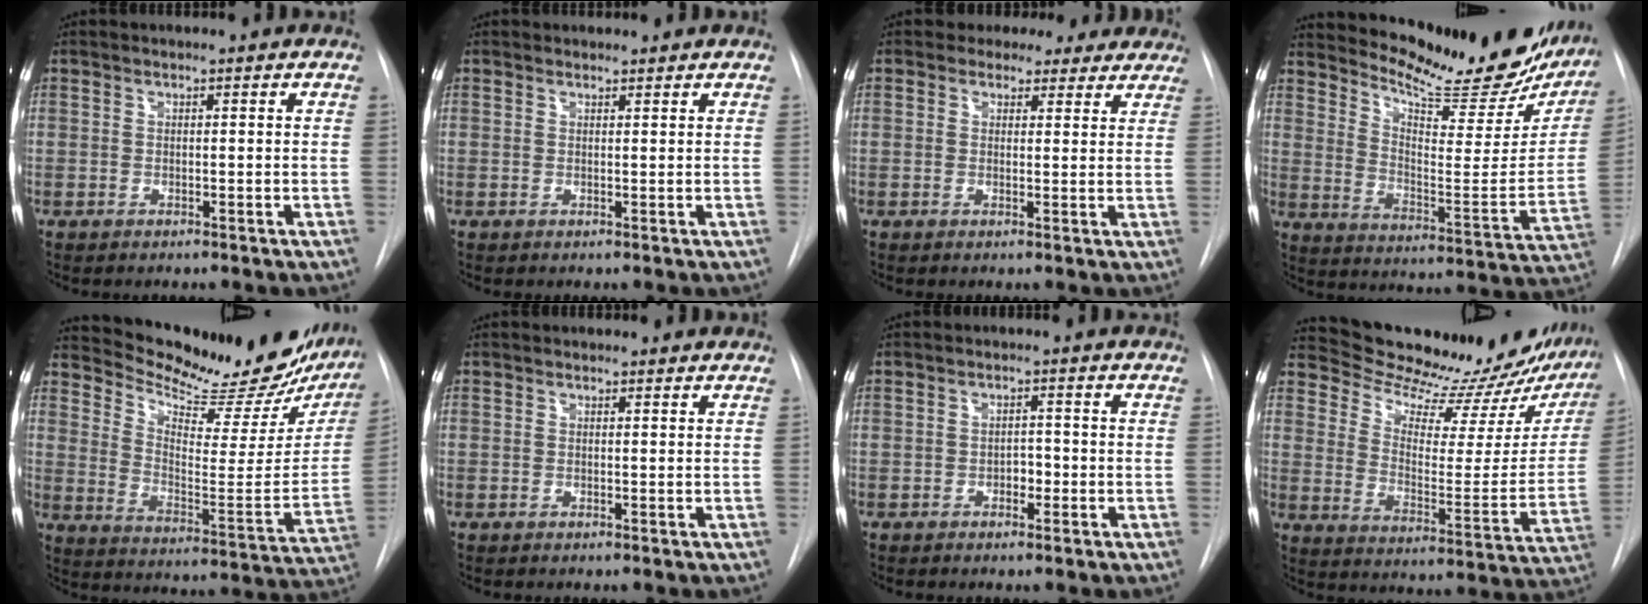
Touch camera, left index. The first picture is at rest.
{"total": 0.6, "force": [0.6, 0.2, -0.1], "torque": [-0.003, 0.002, 0.008]}
{"total": 8.7, "force": [7.5, 4.3, 0.8], "torque": [0.022, 0.012, 0.066]}
{"total": 23.8, "force": [21.2, 5.3, 9.6], "torque": [-0.139, -0.067, 0.278]}
{"total": 26.5, "force": [23.5, 6.2, 10.6], "torque": [-0.159, -0.070, 0.306]}
{"total": 0.0}
{"total": 1.9, "force": [-0.8, 1.2, 1.3], "torque": [-0.012, 0.007, -0.014]}
{"total": 24.4, "force": [23.2, 4.4, 6.2], "torque": [-0.089, -0.086, 0.303]}